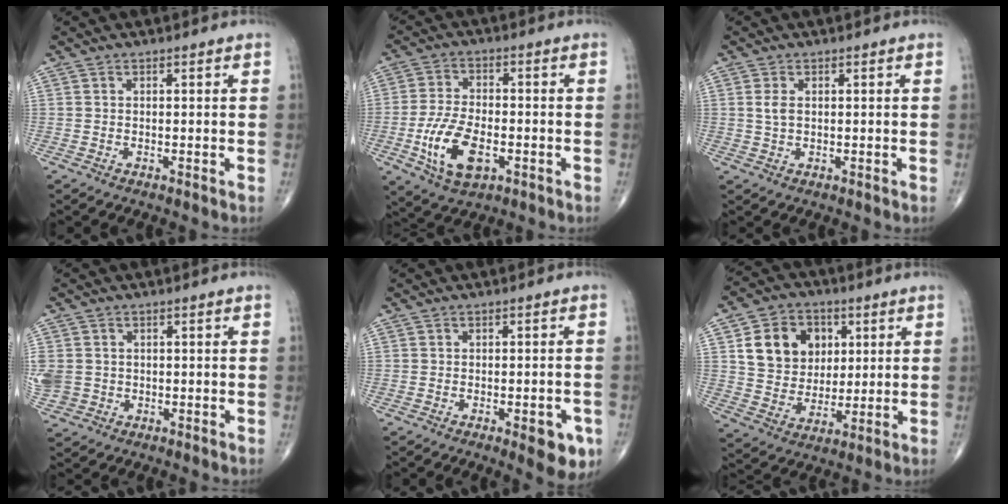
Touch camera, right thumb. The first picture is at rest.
{"total": 11.5, "force": [-3.5, 6.1, 9.1], "torque": [-0.173, 0.005, -0.061]}
{"total": 2.2, "force": [0.4, 1.3, 1.8], "torque": [-0.039, 0.002, 0.011]}
{"total": 8.1, "force": [-0.5, 7.3, 3.7], "torque": [-0.113, 0.008, 0.005]}
{"total": 6.3, "force": [-2.7, 2.4, 5.2], "torque": [-0.047, 0.004, -0.028]}
{"total": 13.8, "force": [4.2, 11.2, 6.9], "torque": [-0.078, -0.008, 0.076]}